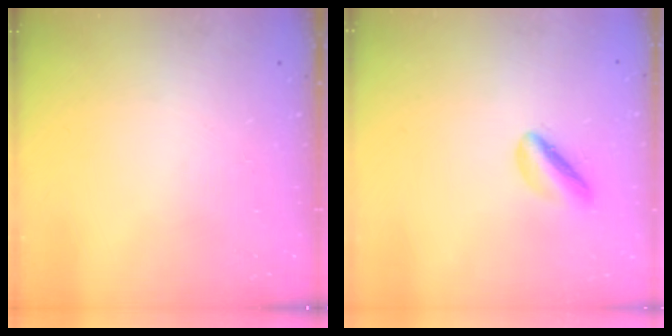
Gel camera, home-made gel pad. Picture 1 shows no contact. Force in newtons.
{"total": 4.3, "press": 4.2, "slide": 0.6}